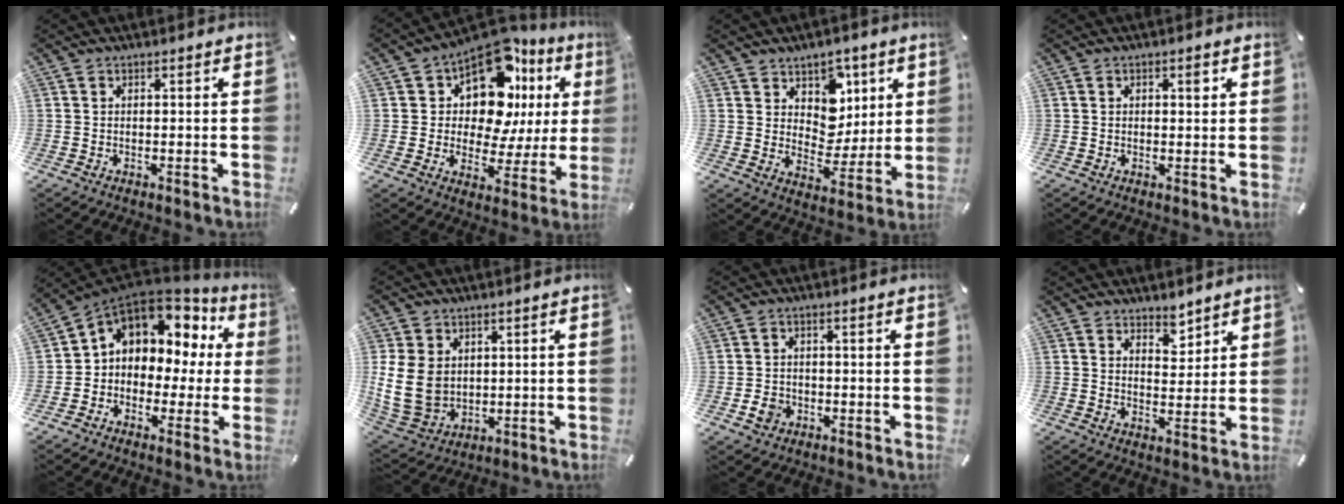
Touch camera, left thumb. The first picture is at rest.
{"total": 16.2, "force": [8.3, 9.2, 10.4], "torque": [-0.165, -0.066, 0.146]}
{"total": 9.7, "force": [4.1, 8.4, 2.4], "torque": [-0.031, -0.042, 0.079]}
{"total": 2.1, "force": [0.7, 1.1, 1.7], "torque": [-0.019, 0.001, 0.006]}
{"total": 9.2, "force": [3.4, 7.7, 3.7], "torque": [-0.075, -0.027, 0.063]}
{"total": 12.9, "force": [1.3, 10.6, 7.1], "torque": [-0.175, -0.005, 0.024]}
{"total": 3.9, "force": [-1.3, 3.3, 1.5], "torque": [-0.031, 0.003, -0.024]}
{"total": 4.8, "force": [4.1, 2.4, 0.3], "torque": [0.014, -0.031, 0.072]}